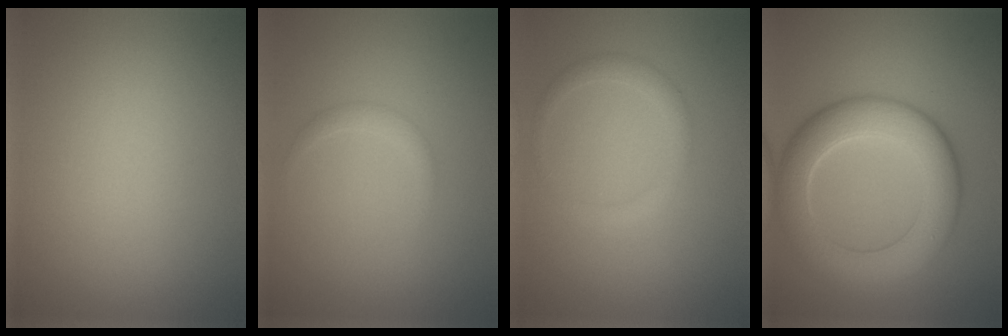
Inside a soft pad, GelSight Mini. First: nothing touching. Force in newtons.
{"total": 1.1, "press": 1.1, "slide": 0.0}
{"total": 1.7, "press": 1.7, "slide": 0.1}
{"total": 7.6, "press": 7.6, "slide": 0.4}